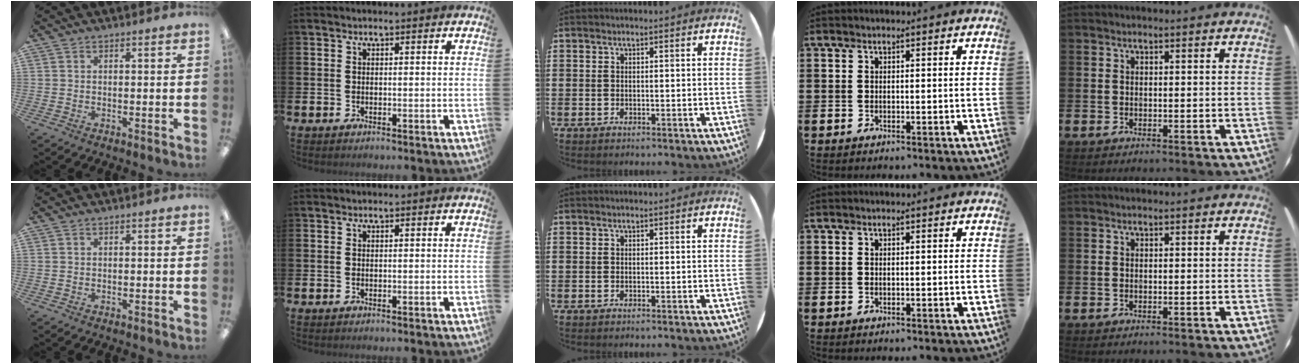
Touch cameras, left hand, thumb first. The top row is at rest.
{}